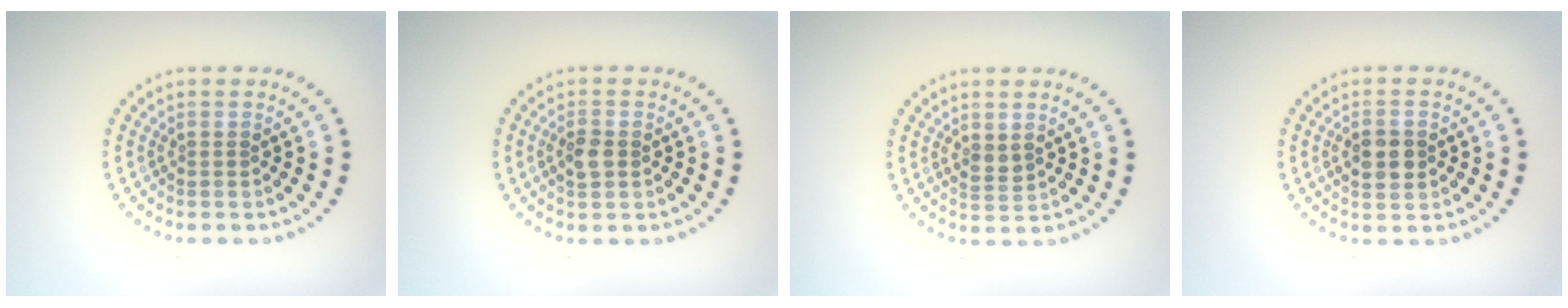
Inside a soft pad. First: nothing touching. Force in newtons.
{"total": 1.9, "press": 1.9, "slide": 0.2}
{"total": 1.2, "press": 1.1, "slide": 0.4}
{"total": 3.3, "press": 3.3, "slide": 0.2}